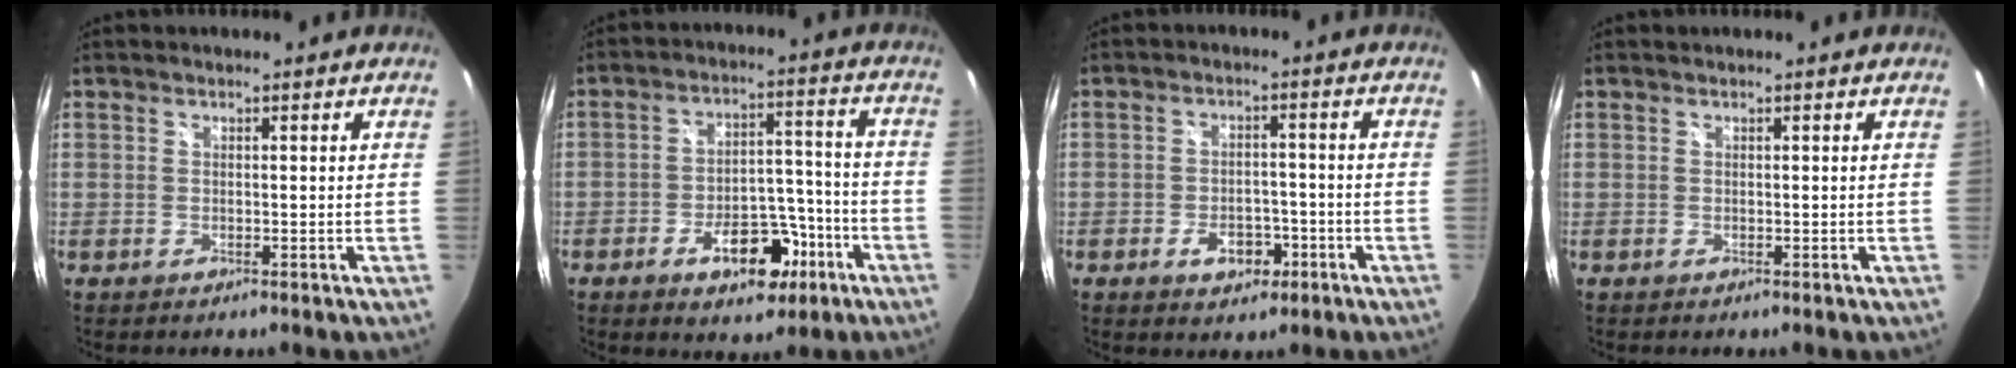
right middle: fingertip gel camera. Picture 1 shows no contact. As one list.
[{"total": 11.4, "force": [-6.2, 6.3, 7.2], "torque": [-0.119, 0.027, -0.077]}, {"total": 5.7, "force": [-3.0, 3.6, 3.3], "torque": [-0.066, 0.003, -0.038]}, {"total": 0.0}]